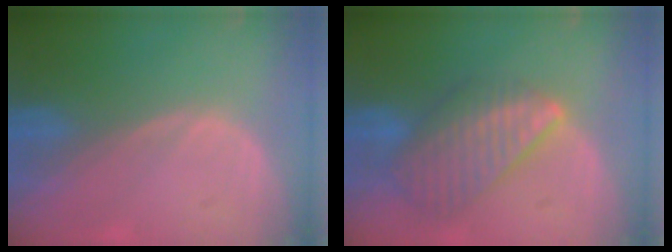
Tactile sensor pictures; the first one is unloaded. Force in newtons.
{"total": 8.9, "press": 7.8, "slide": 4.3}